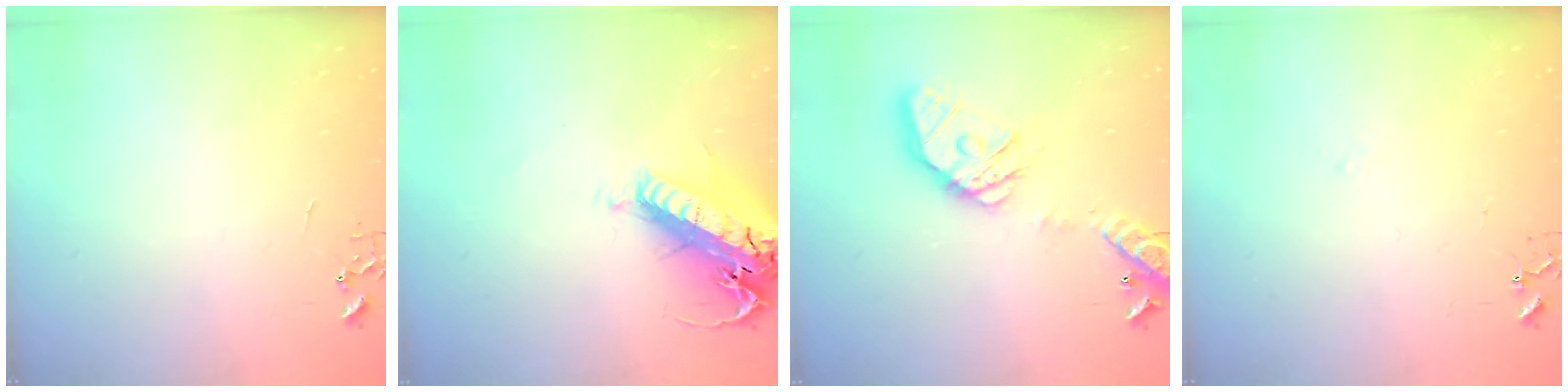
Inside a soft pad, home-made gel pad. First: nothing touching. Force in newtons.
{"total": 26.2, "press": 25.6, "slide": 5.5}
{"total": 16.7, "press": 16.5, "slide": 2.5}
{"total": 5.7, "press": 5.6, "slide": 0.7}